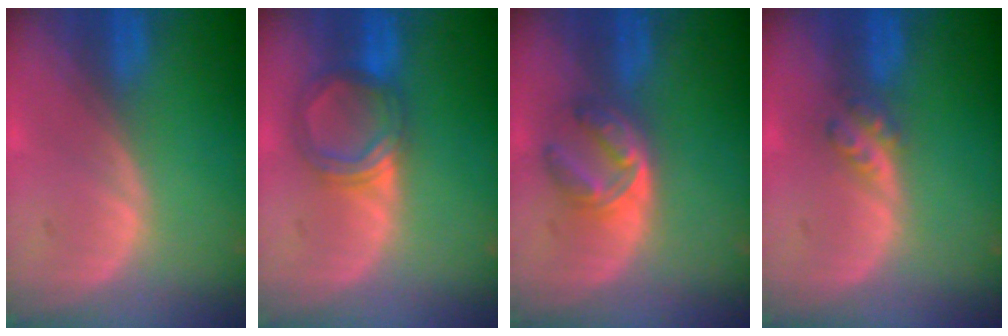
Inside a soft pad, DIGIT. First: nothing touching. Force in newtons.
{"total": 5.4, "press": 5.1, "slide": 1.6}
{"total": 5.4, "press": 5.3, "slide": 1.2}
{"total": 2.9, "press": 2.5, "slide": 1.5}